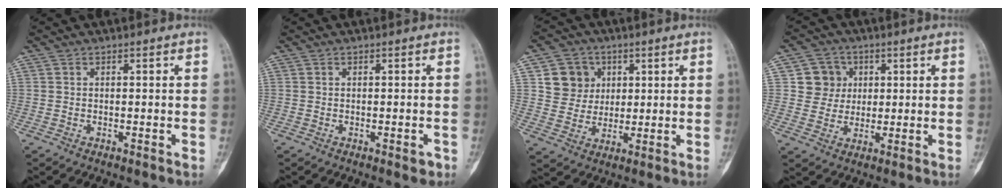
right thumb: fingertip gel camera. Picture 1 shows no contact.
{"total": 1.5, "force": [-0.7, 0.6, 1.1], "torque": [-0.013, 0.000, -0.007]}
{"total": 8.2, "force": [2.6, 7.5, 2.0], "torque": [0.000, -0.005, 0.048]}
{"total": 6.7, "force": [1.7, 6.4, 1.2], "torque": [0.015, 0.003, 0.025]}